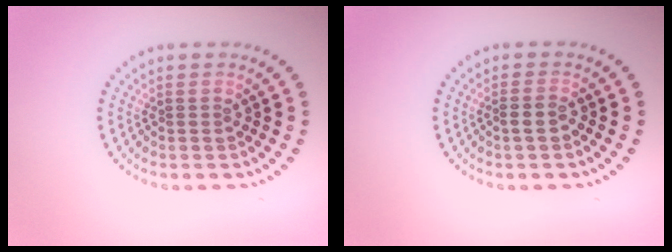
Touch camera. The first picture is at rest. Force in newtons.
{"total": 0.8, "press": 0.8, "slide": 0.3}